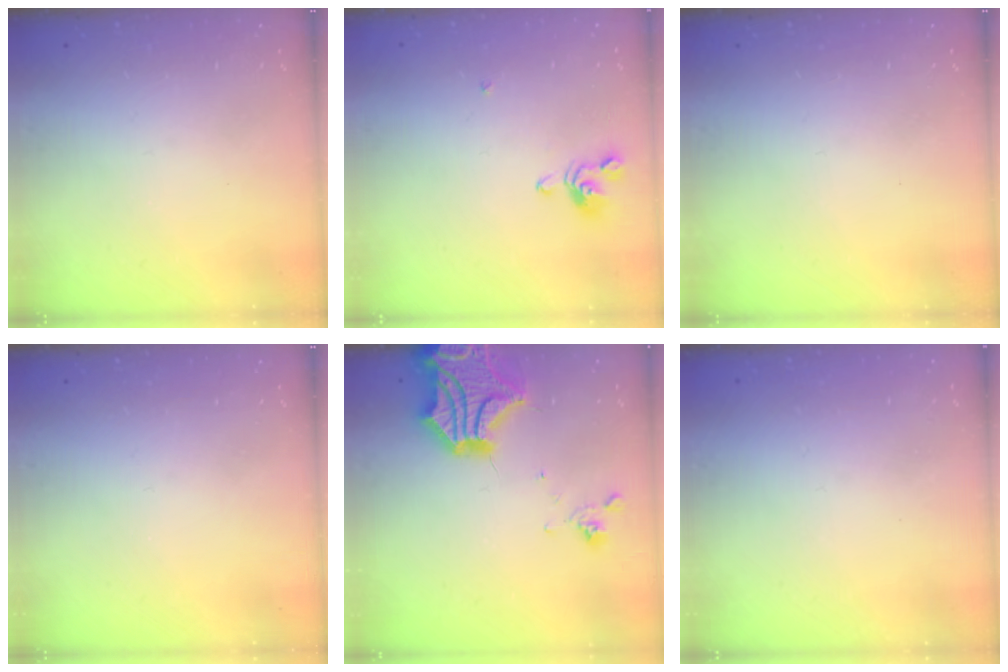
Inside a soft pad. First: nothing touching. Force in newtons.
{"total": 2.1, "press": 2.1, "slide": 0.3}
{"total": 0.0}
{"total": 0.0}
{"total": 6.9, "press": 6.4, "slide": 2.7}
{"total": 8.1, "press": 8.1, "slide": 0.3}